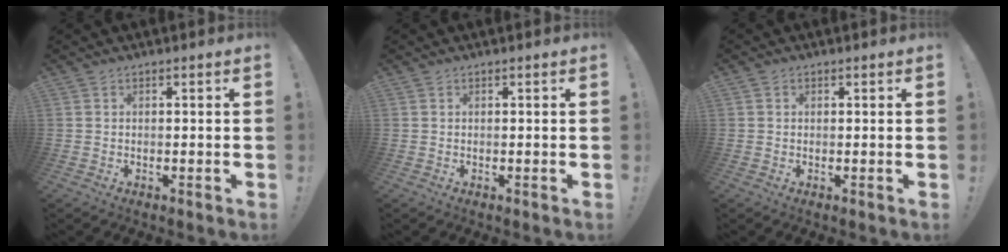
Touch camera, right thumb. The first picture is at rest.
{"total": 0.0}
{"total": 0.6, "force": [0.3, 0.5, -0.2], "torque": [0.013, -0.003, 0.003]}